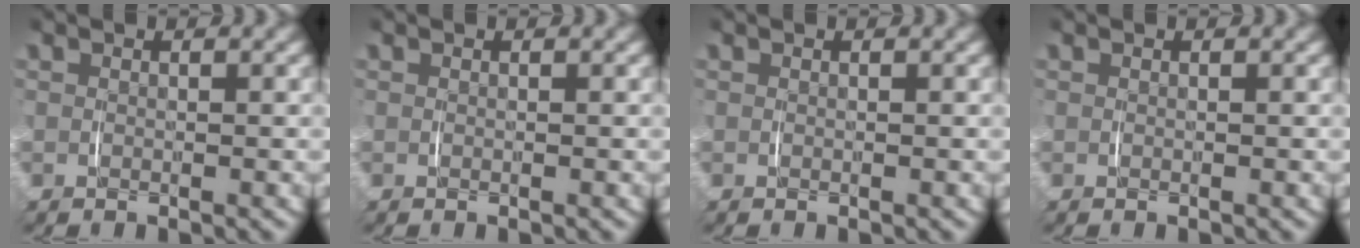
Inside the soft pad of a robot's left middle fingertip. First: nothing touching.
{"total": 0.0}
{"total": 0.0}
{"total": 0.0}